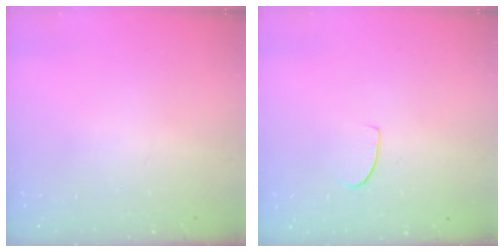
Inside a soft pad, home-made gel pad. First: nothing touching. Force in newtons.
{"total": 5.4, "press": 5.4, "slide": 0.4}